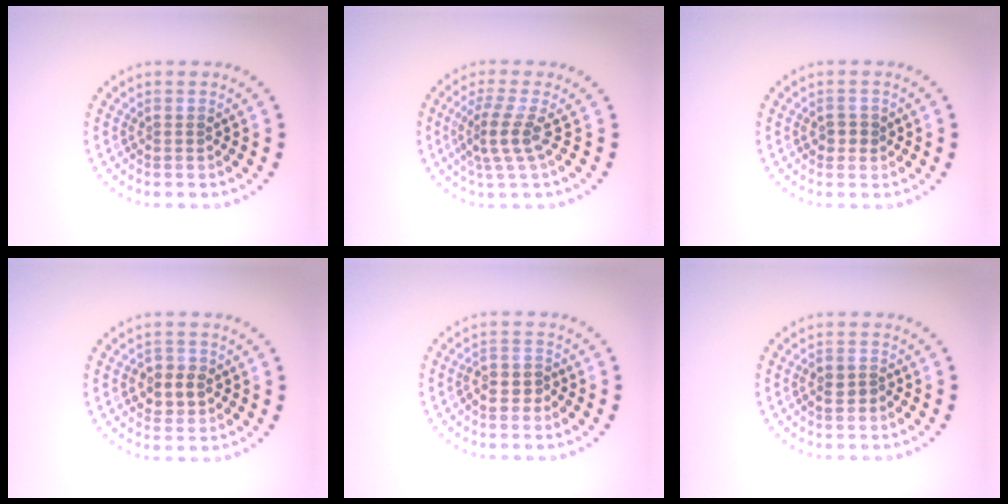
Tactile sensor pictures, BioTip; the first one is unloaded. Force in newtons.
{"total": 2.9, "press": 2.0, "slide": 2.0}
{"total": 1.3, "press": 1.2, "slide": 0.5}
{"total": 2.6, "press": 2.6, "slide": 0.4}
{"total": 2.1, "press": 2.0, "slide": 0.9}
{"total": 1.5, "press": 1.5, "slide": 0.4}